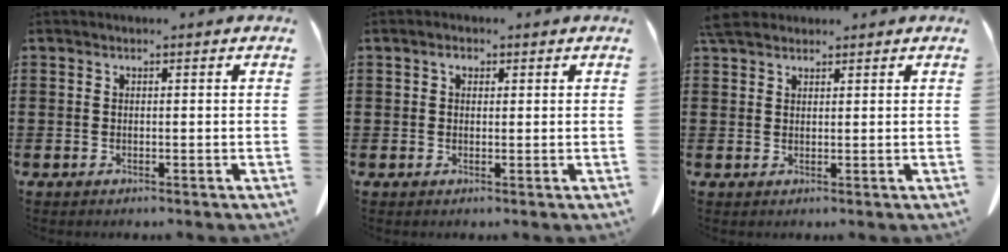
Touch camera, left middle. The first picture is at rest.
{"total": 1.6, "force": [0.7, 1.0, 1.0], "torque": [-0.016, 0.001, 0.012]}
{"total": 3.2, "force": [2.7, 1.0, 1.2], "torque": [-0.033, 0.001, 0.054]}